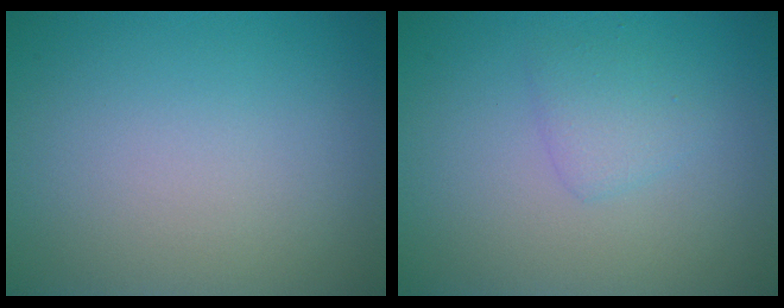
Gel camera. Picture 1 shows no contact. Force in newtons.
{"total": 1.6, "press": 1.6, "slide": 0.1}